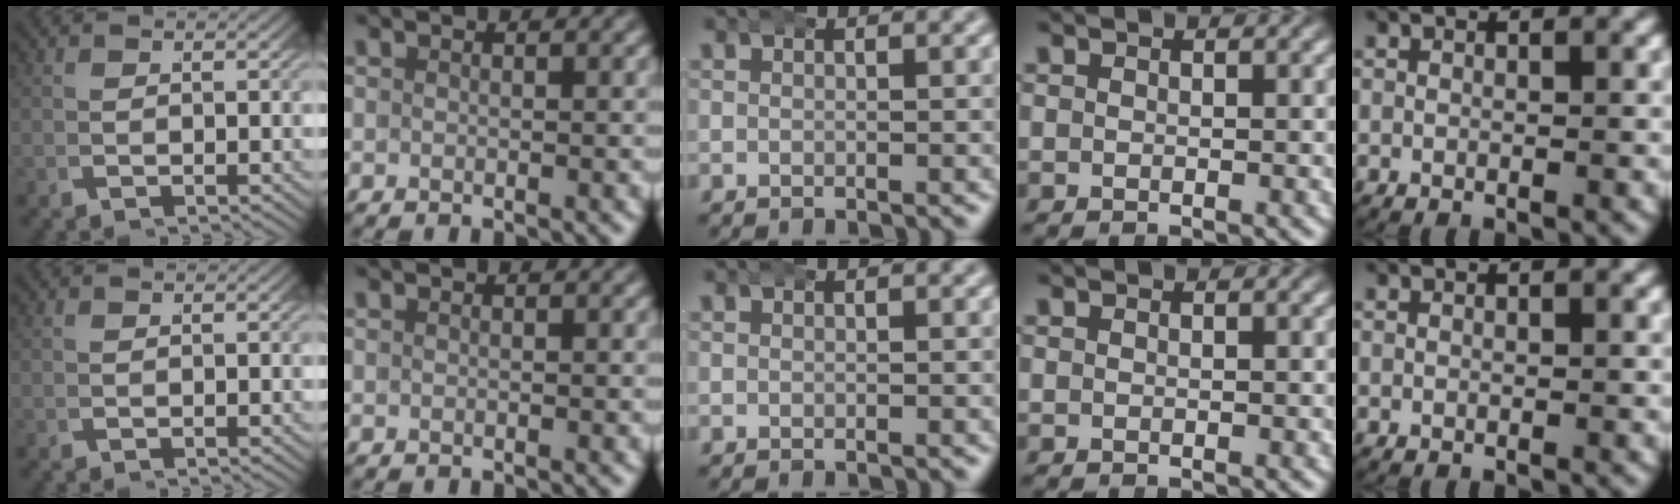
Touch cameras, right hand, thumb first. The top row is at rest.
{}